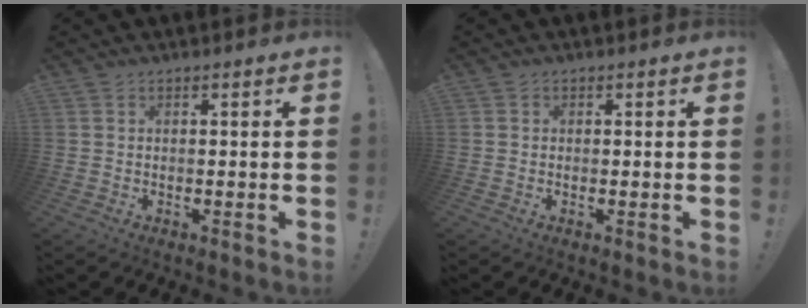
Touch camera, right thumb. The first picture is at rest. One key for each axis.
{"total": 0.7, "fx": 0.1, "fy": 0.7, "fz": -0.1, "tx": 0.011, "ty": -0.001, "tz": 0.001}